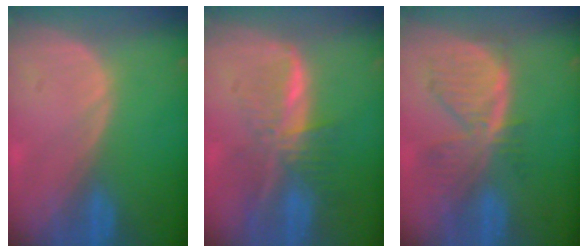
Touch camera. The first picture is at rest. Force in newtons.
{"total": 8.1, "press": 6.8, "slide": 4.3}
{"total": 8.0, "press": 7.0, "slide": 3.9}